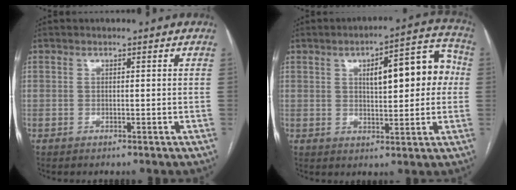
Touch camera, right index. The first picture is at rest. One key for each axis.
{"total": 12.1, "fx": 2.0, "fy": 3.7, "fz": 11.3, "tx": -0.148, "ty": 0.038, "tz": 0.029}